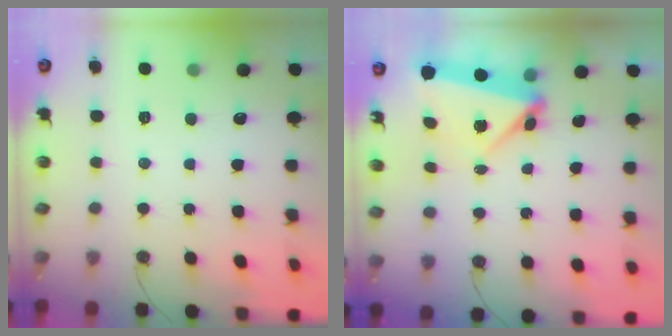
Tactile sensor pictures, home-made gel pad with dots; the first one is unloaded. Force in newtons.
{"total": 10.8, "press": 4.7, "slide": 9.7}